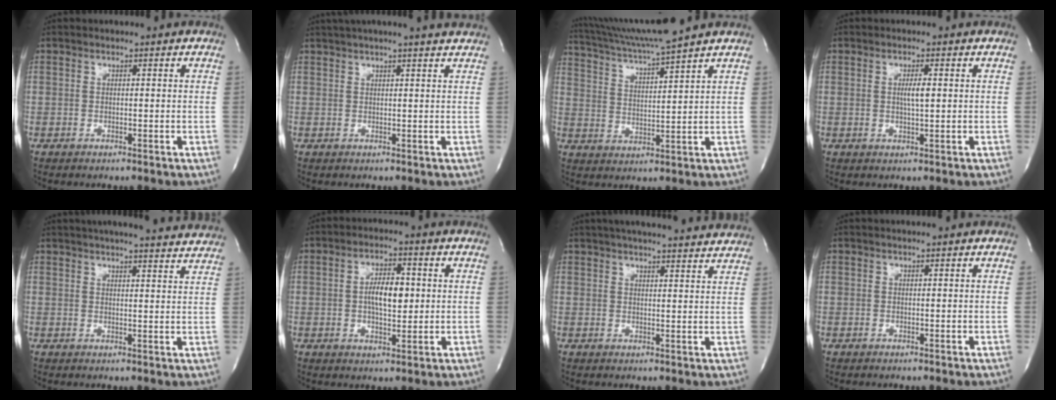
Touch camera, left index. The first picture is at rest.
{"total": 9.4, "force": [8.2, -0.3, 4.7], "torque": [-0.077, 0.020, 0.093]}
{"total": 11.1, "force": [9.9, -2.4, 4.3], "torque": [-0.089, 0.005, 0.179]}
{"total": 2.5, "force": [0.3, 0.2, 2.4], "torque": [-0.045, 0.000, 0.006]}
{"total": 18.9, "force": [17.4, 1.9, 7.2], "torque": [-0.111, 0.003, 0.212]}
{"total": 6.2, "force": [0.4, 2.4, 5.7], "torque": [-0.104, 0.006, 0.008]}
{"total": 18.9, "force": [17.1, 2.1, 7.6], "torque": [-0.118, 0.023, 0.218]}
{"total": 0.7, "force": [0.6, -0.2, 0.4], "torque": [-0.008, 0.005, 0.017]}